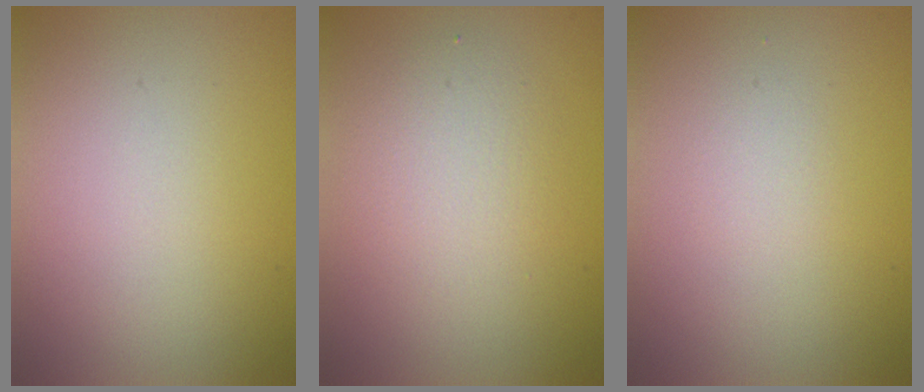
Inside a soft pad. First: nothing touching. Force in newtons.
{"total": 2.3, "press": 2.3, "slide": 0.1}
{"total": 0.6, "press": 0.6, "slide": 0.0}